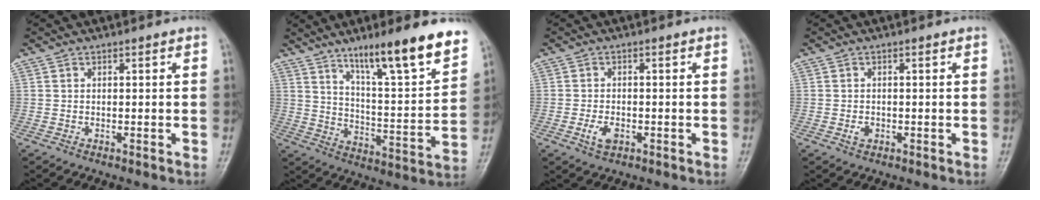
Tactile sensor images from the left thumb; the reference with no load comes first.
{"total": 18.0, "force": [12.2, 2.8, 12.9], "torque": [-0.170, -0.068, 0.196]}
{"total": 3.2, "force": [-1.2, 1.9, 2.2], "torque": [-0.044, 0.002, -0.021]}
{"total": 1.5, "force": [-0.5, 1.1, 0.8], "torque": [-0.013, 0.001, -0.008]}